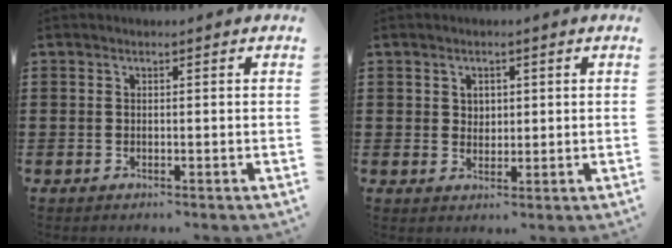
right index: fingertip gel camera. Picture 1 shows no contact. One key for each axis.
{"total": 2.0, "fx": 1.0, "fy": 1.6, "fz": 0.5, "tx": -0.015, "ty": 0.009, "tz": 0.017}